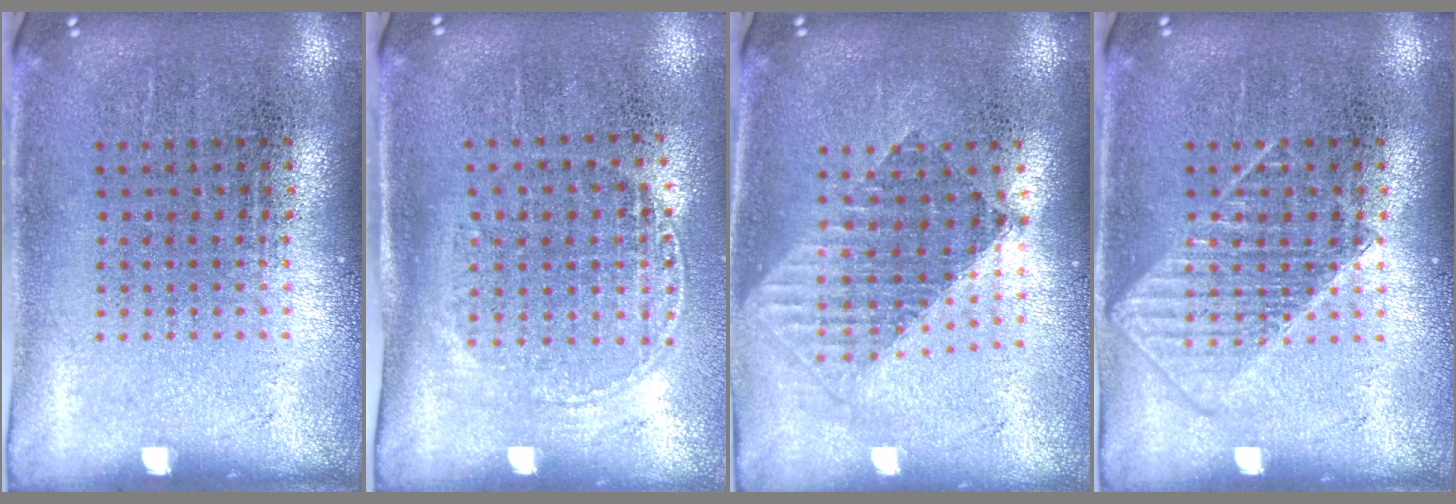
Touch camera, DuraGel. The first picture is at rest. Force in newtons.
{"total": 1.5, "press": 1.2, "slide": 0.8}
{"total": 1.6, "press": 1.3, "slide": 0.9}
{"total": 1.8, "press": 1.8, "slide": 0.4}